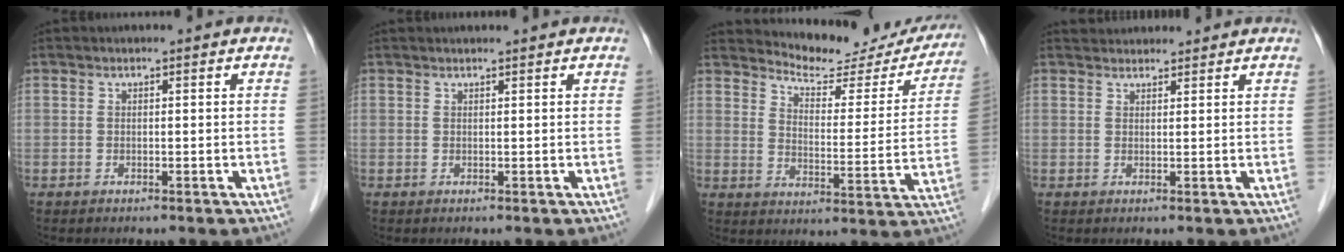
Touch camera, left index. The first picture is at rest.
{"total": 2.2, "force": [2.0, -0.1, 0.8], "torque": [-0.007, 0.015, 0.026]}
{"total": 16.2, "force": [15.5, 3.7, 3.2], "torque": [-0.030, -0.047, 0.183]}
{"total": 3.8, "force": [3.6, 0.9, 0.4], "torque": [-0.006, 0.030, 0.054]}